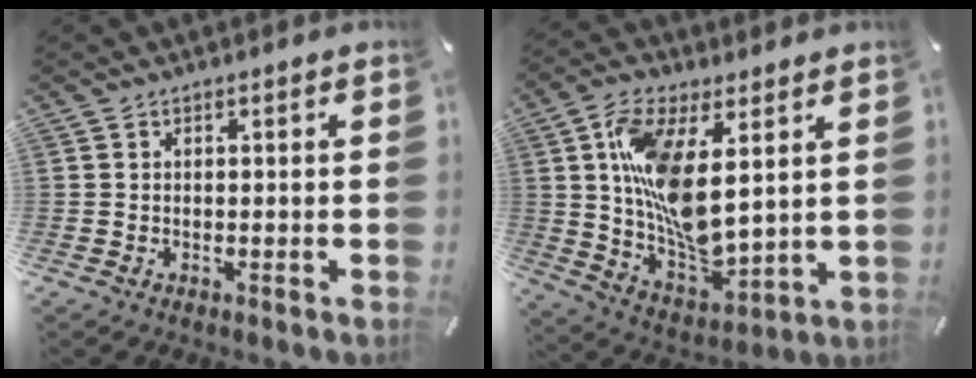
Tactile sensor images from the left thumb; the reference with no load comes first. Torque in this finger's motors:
{"motor_torque": [2.52, 2.49, 1.94, -0.83, 0.69]}